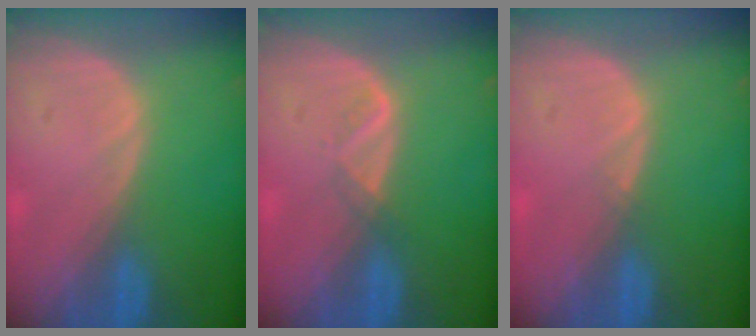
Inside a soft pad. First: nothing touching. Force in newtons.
{"total": 1.6, "press": 1.5, "slide": 0.7}
{"total": 0.6, "press": 0.5, "slide": 0.4}